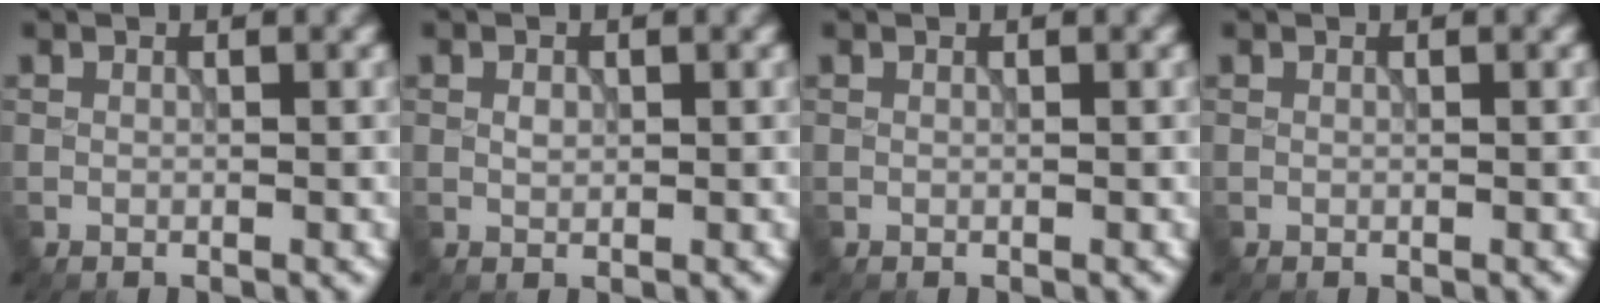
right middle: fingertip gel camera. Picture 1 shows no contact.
{"total": 0.7, "force": [0.1, 0.5, 0.5], "torque": [-0.009, -0.001, 0.002]}
{"total": 0.0}
{"total": 0.0}